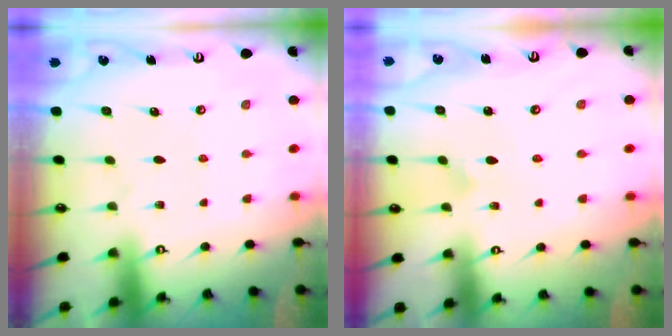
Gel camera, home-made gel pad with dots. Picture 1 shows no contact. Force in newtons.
{"total": 2.2, "press": 2.2, "slide": 0.1}